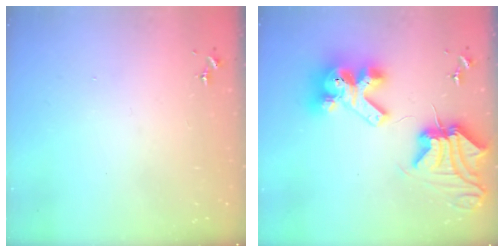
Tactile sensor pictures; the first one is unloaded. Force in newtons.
{"total": 15.9, "press": 15.8, "slide": 1.7}